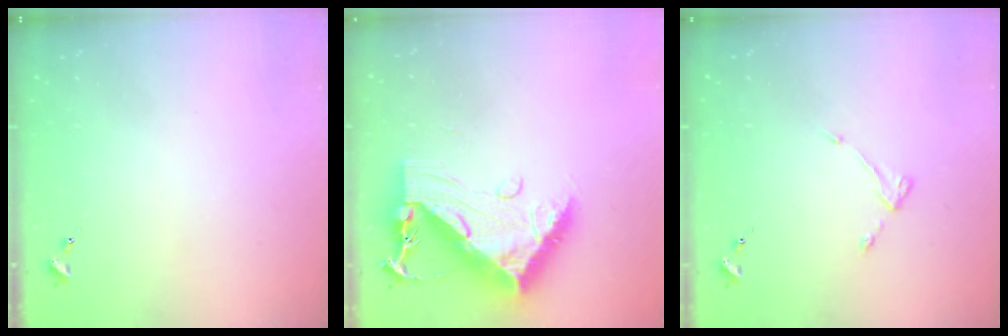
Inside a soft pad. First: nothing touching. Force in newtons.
{"total": 14.1, "press": 14.0, "slide": 1.3}
{"total": 3.7, "press": 3.7, "slide": 0.5}